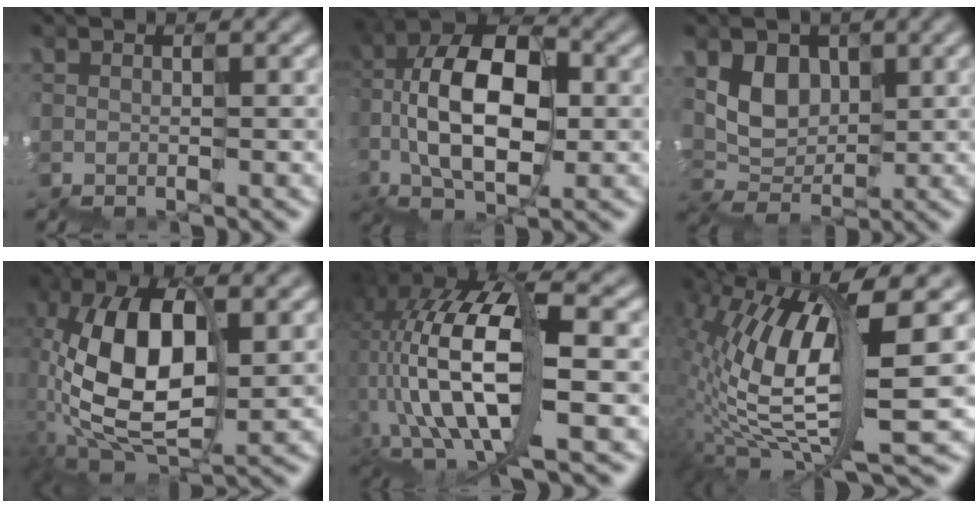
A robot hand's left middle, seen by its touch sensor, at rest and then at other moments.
{"total": 11.4, "force": [-1.0, 6.6, 9.2], "torque": [-0.179, 0.024, -0.029]}
{"total": 3.4, "force": [1.6, 2.8, 0.9], "torque": [-0.016, 0.002, 0.028]}
{"total": 10.9, "force": [-0.4, 5.7, 9.2], "torque": [-0.196, 0.019, -0.020]}
{"total": 11.4, "force": [-2.3, 5.1, 9.9], "torque": [-0.204, 0.017, -0.047]}
{"total": 10.5, "force": [1.7, 3.5, 9.7], "torque": [-0.212, -0.006, 0.042]}